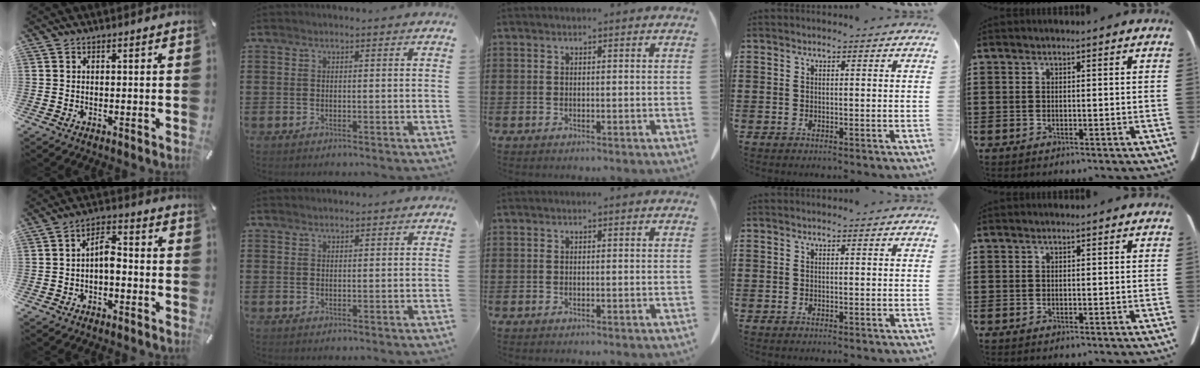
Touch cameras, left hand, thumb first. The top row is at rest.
{"thumb": {"total": 5.7, "force": [-1.7, 3.1, 4.5], "torque": [-0.077, 0.023, -0.030]}, "index": {"total": 0.9, "force": [0.9, 0.2, 0.0], "torque": [-0.002, 0.000, 0.018]}}